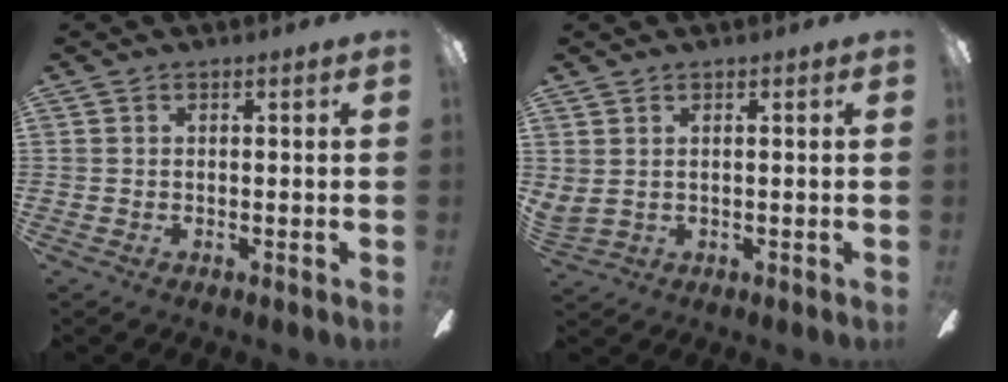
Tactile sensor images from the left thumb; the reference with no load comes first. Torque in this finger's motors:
{"motor_torque": [-0.59, 1.44, 0.61, 0.49, 0.17]}